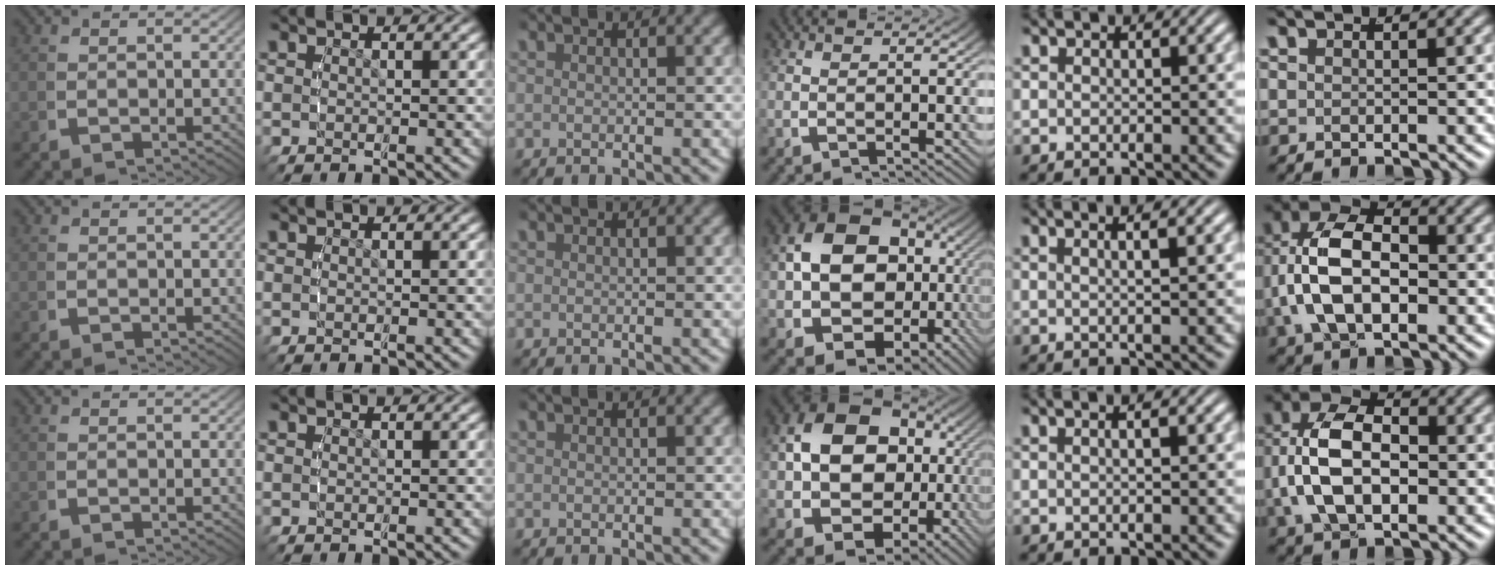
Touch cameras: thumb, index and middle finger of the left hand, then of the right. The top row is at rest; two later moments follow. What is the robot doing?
{"motion": "lift_and_place", "object": "cloth"}